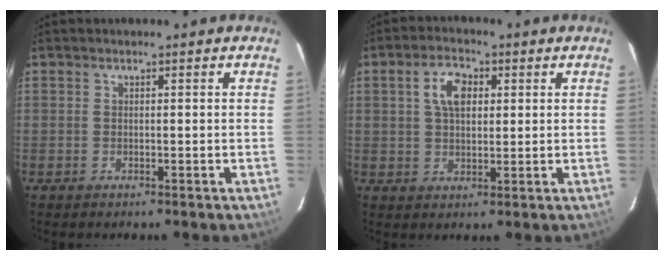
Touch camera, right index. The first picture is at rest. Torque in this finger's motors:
{"motor_torque": [0.16, 0.00, 0.25, 0.09]}